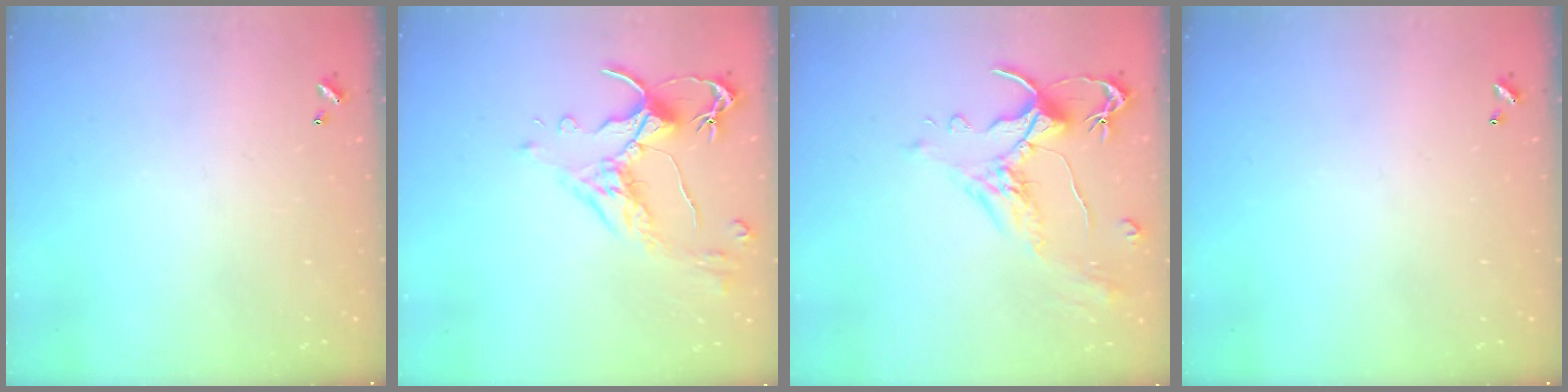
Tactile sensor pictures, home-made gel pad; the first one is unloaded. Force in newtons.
{"total": 2.4, "press": 2.0, "slide": 1.4}
{"total": 1.6, "press": 1.2, "slide": 1.1}
{"total": 0.0}